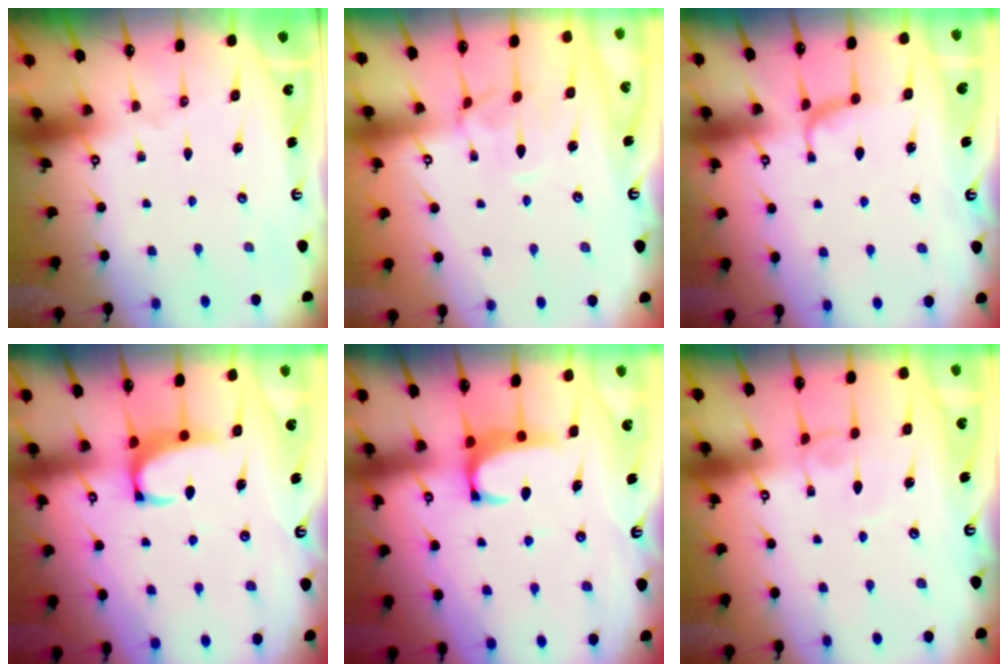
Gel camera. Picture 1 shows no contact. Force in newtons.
{"total": 2.7, "press": 2.6, "slide": 0.5}
{"total": 2.6, "press": 2.4, "slide": 0.9}
{"total": 2.4, "press": 2.3, "slide": 0.7}
{"total": 1.9, "press": 1.9, "slide": 0.3}
{"total": 2.4, "press": 2.4, "slide": 0.2}